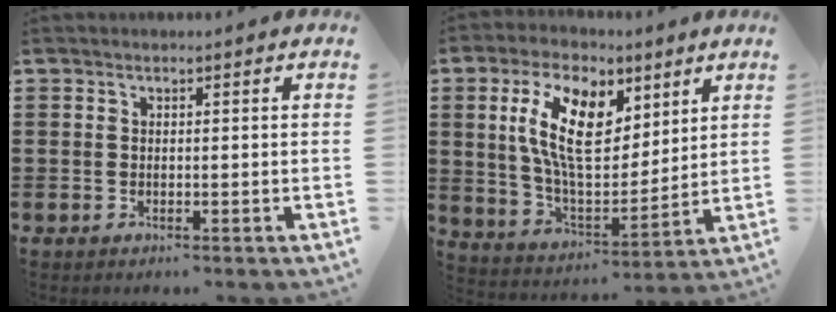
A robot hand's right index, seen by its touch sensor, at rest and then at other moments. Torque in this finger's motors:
{"motor_torque": [2.14, 0.00, 1.05, 0.21]}